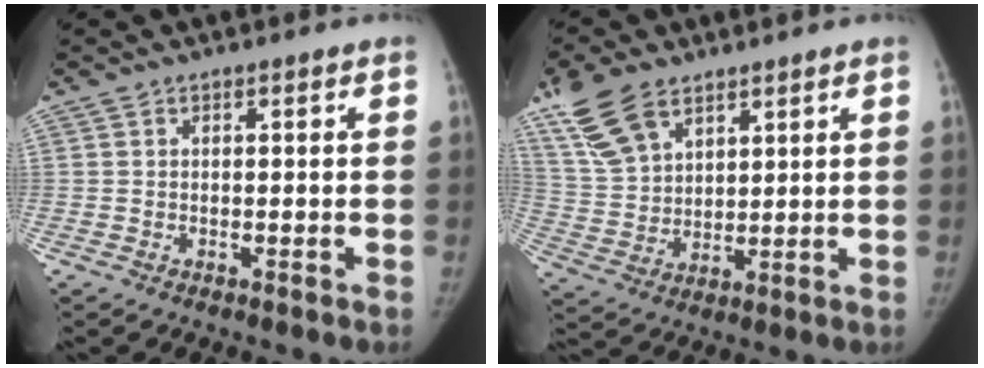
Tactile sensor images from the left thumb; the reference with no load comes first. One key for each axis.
{"total": 12.1, "fx": 7.7, "fy": 6.5, "fz": 6.6, "tx": -0.119, "ty": -0.020, "tz": 0.160}